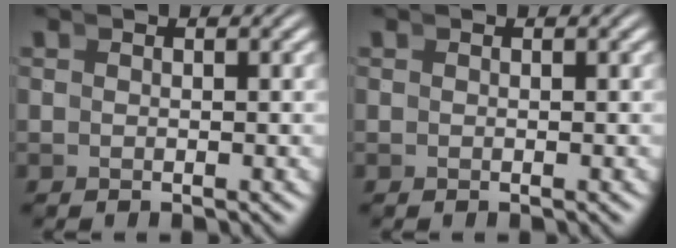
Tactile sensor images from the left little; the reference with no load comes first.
{"total": 0.0}